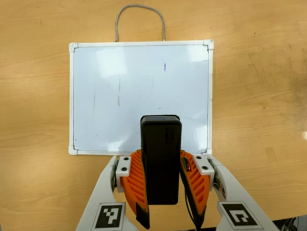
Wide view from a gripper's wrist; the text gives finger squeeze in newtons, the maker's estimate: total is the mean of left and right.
{"total": 5.4, "left": 4.7, "right": 6.2}